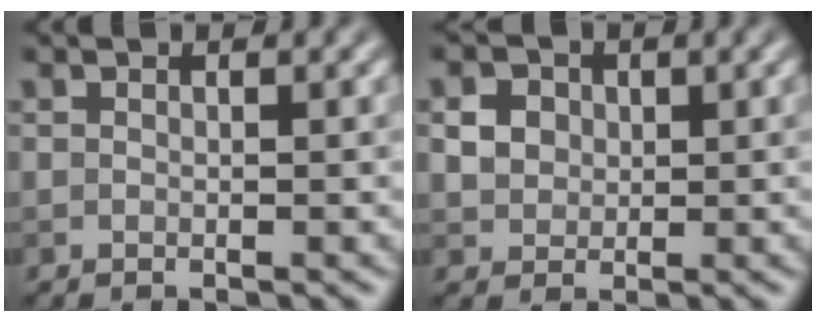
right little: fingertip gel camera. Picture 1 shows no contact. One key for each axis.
{"total": 3.1, "fx": 1.1, "fy": 2.6, "fz": 1.4, "tx": -0.035, "ty": 0.002, "tz": 0.027}